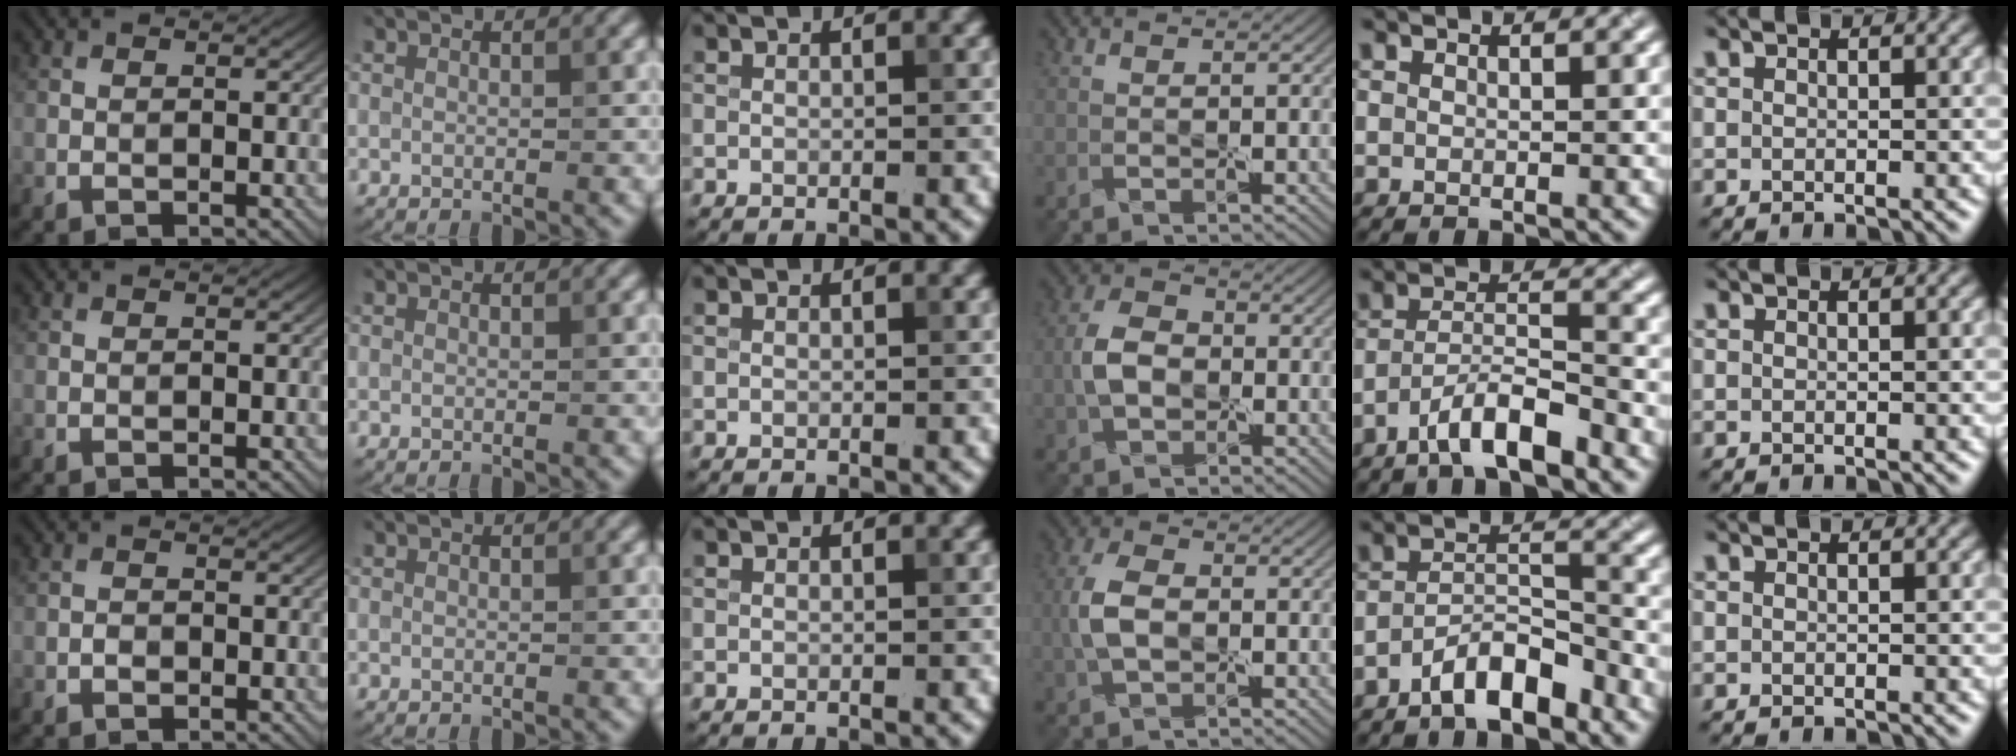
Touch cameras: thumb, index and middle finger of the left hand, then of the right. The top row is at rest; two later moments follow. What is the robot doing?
{"motion": "peel", "object": "bandage"}